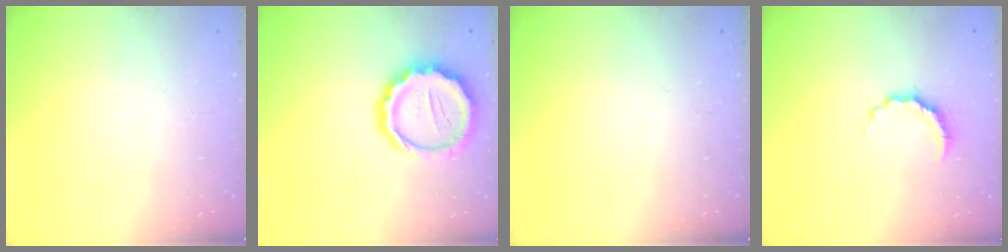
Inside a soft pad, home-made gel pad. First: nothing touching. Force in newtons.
{"total": 13.2, "press": 12.9, "slide": 2.8}
{"total": 0.0}
{"total": 5.2, "press": 5.1, "slide": 0.8}